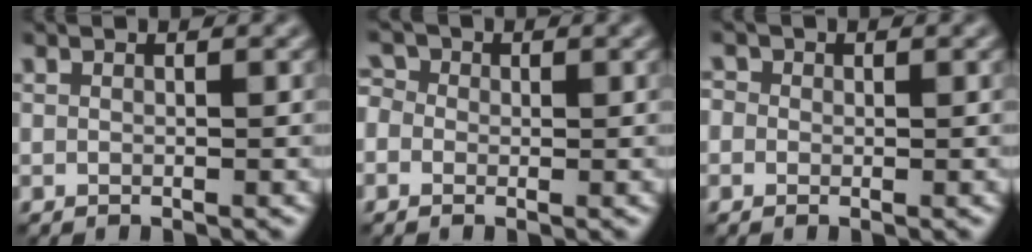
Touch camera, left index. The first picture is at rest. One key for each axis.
{"total": 2.2, "fx": 0.2, "fy": 2.0, "fz": 0.9, "tx": -0.011, "ty": 0.015, "tz": -0.016}
{"total": 0.9, "fx": -0.1, "fy": 0.9, "fz": 0.1, "tx": 0.000, "ty": 0.001, "tz": -0.008}